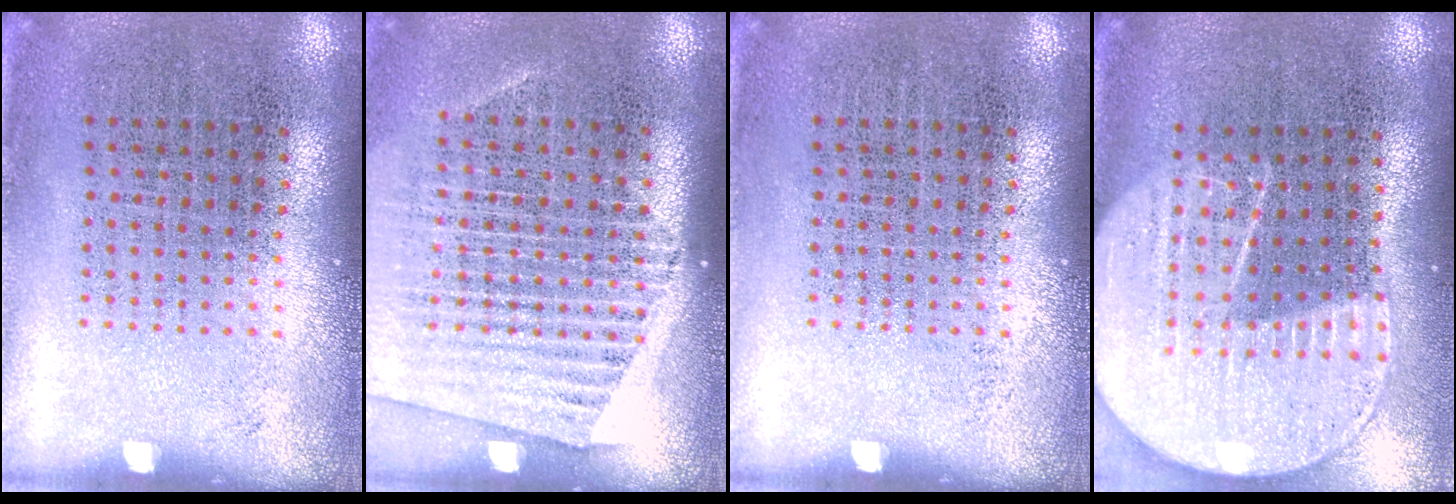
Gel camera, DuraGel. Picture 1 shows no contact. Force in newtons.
{"total": 1.5, "press": 1.3, "slide": 0.6}
{"total": 0.0}
{"total": 2.3, "press": 2.0, "slide": 1.1}